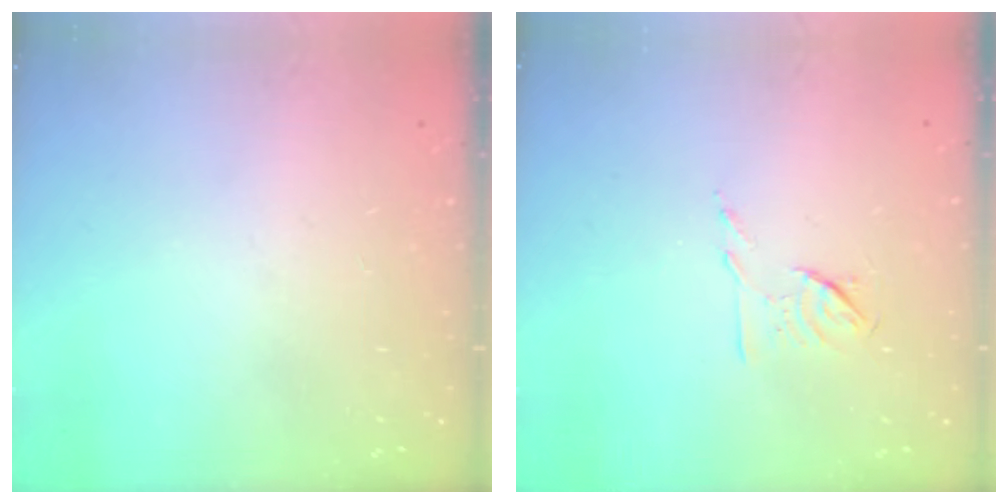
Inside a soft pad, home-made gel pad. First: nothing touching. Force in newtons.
{"total": 6.4, "press": 6.3, "slide": 1.2}